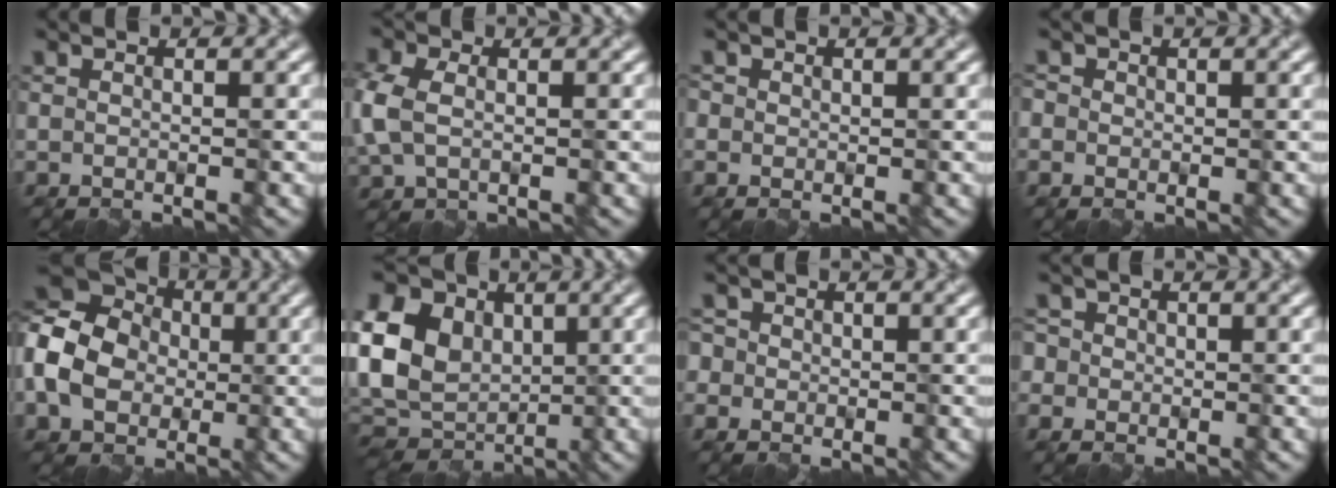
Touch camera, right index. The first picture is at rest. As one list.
[{"total": 3.1, "force": [0.3, 2.4, 2.0], "torque": [-0.084, 0.007, 0.006]}, {"total": 0.6, "force": [-0.1, 0.3, -0.5], "torque": [-0.004, 0.003, 0.004]}, {"total": 0.7, "force": [-0.3, 0.5, -0.4], "torque": [-0.003, 0.001, 0.001]}, {"total": 10.1, "force": [0.0, 8.6, 5.2], "torque": [-0.145, 0.027, -0.031]}, {"total": 9.9, "force": [2.6, 7.7, 5.5], "torque": [-0.159, 0.023, 0.042]}, {"total": 1.4, "force": [-0.4, 1.3, -0.1], "torque": [-0.004, 0.011, -0.007]}, {"total": 1.4, "force": [-0.4, 1.3, -0.2], "torque": [-0.005, 0.011, -0.006]}]